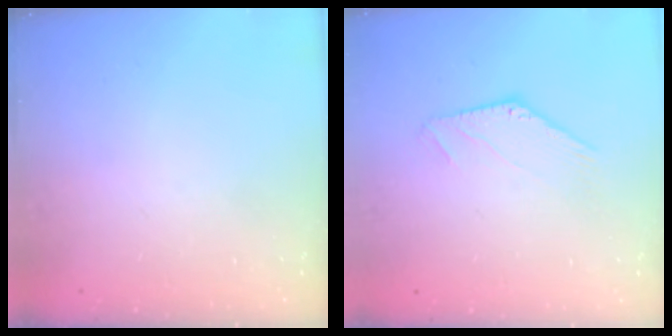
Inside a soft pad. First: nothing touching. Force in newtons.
{"total": 0.0}